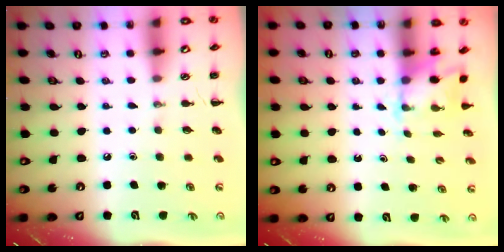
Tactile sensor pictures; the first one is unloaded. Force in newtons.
{"total": 2.2, "press": 2.1, "slide": 0.6}